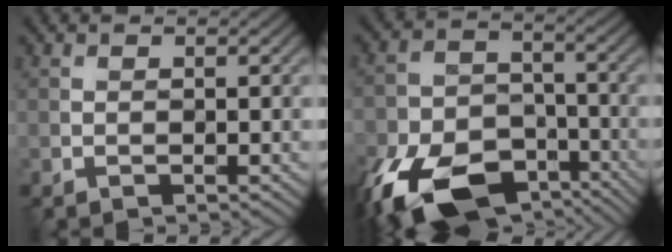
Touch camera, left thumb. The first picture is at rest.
{"total": 16.0, "force": [-9.7, 9.2, 9.0], "torque": [-0.221, -0.051, -0.164]}